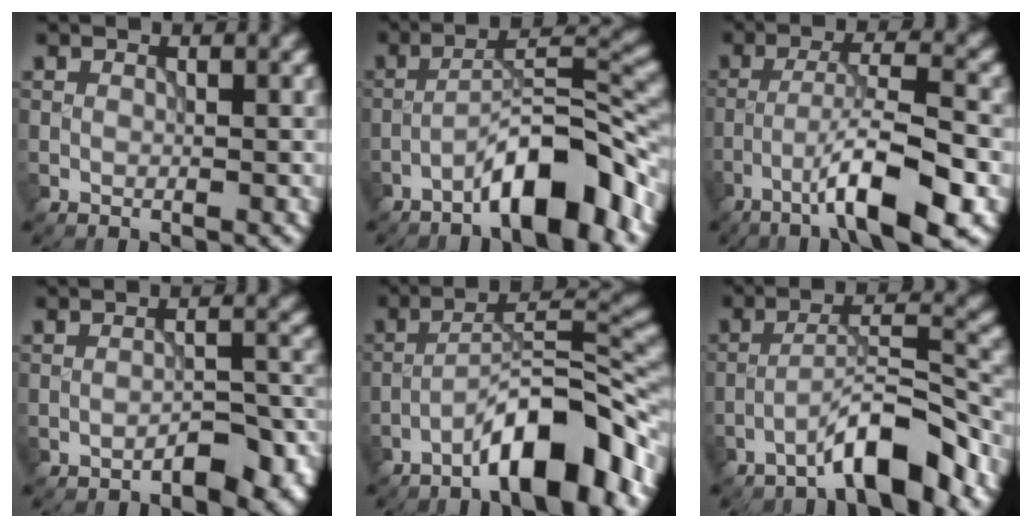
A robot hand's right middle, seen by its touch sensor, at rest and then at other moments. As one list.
[{"total": 8.1, "force": [-4.8, 1.7, 6.3], "torque": [-0.098, 0.023, -0.082]}, {"total": 7.9, "force": [-4.0, 1.1, 6.8], "torque": [-0.111, 0.015, -0.072]}, {"total": 4.1, "force": [-2.7, 1.4, 2.7], "torque": [-0.037, 0.009, -0.038]}, {"total": 9.0, "force": [-5.5, 1.9, 6.9], "torque": [-0.106, 0.022, -0.093]}, {"total": 5.8, "force": [-4.0, 0.9, 4.1], "torque": [-0.063, 0.019, -0.072]}]